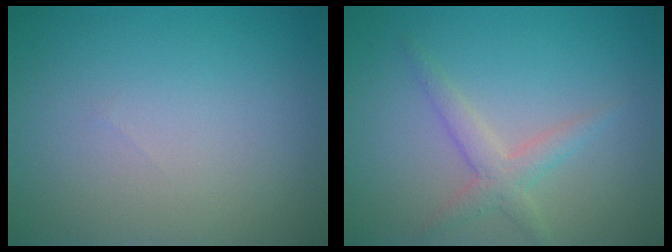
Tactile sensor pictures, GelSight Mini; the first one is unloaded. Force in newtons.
{"total": 2.3, "press": 2.3, "slide": 0.1}